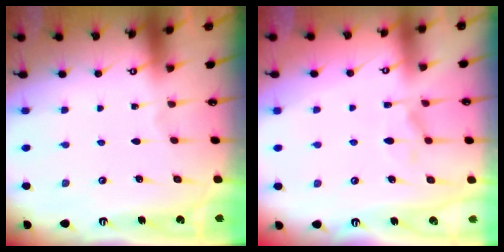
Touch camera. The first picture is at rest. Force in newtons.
{"total": 1.4, "press": 0.3, "slide": 1.3}